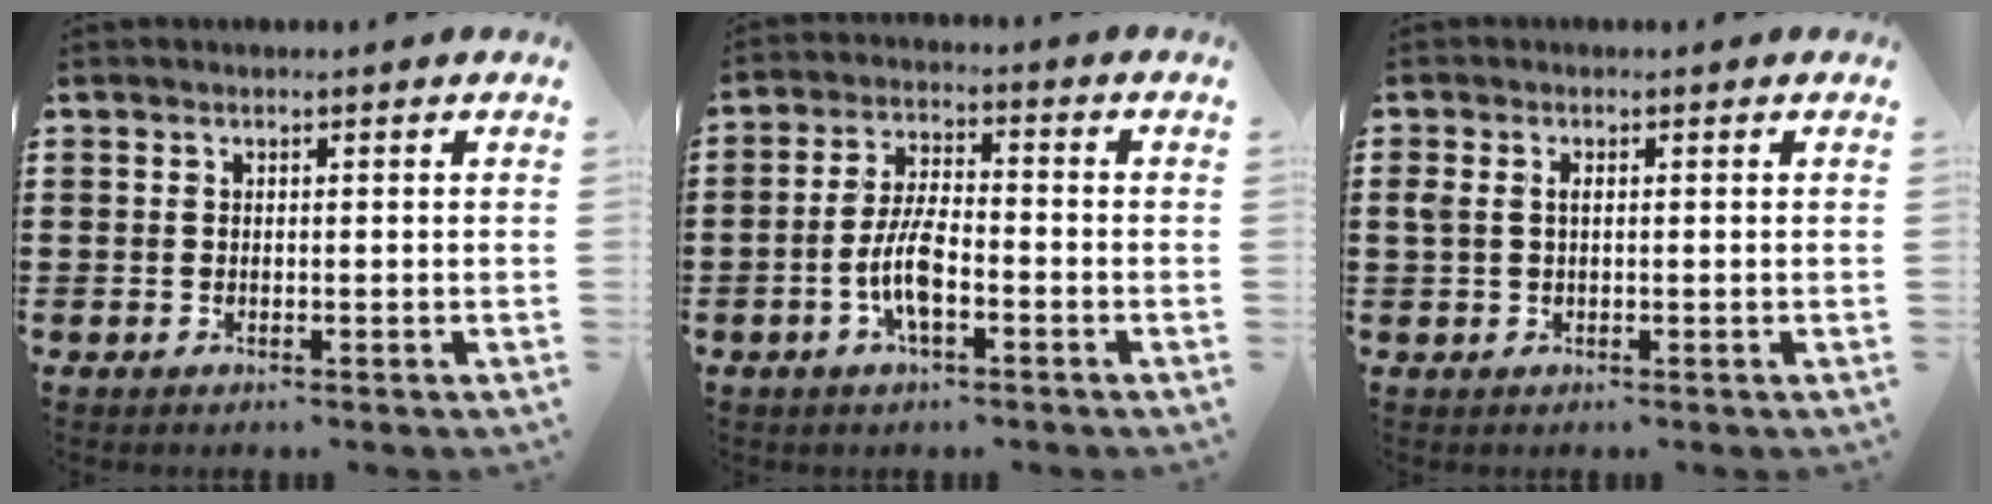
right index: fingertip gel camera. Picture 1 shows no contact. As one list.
[{"total": 7.0, "force": [-2.3, 2.5, 6.1], "torque": [-0.137, -0.003, -0.050]}, {"total": 1.7, "force": [0.3, 1.0, 1.4], "torque": [-0.030, 0.007, 0.004]}]